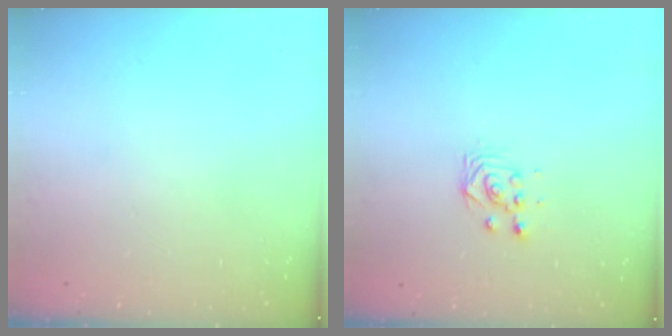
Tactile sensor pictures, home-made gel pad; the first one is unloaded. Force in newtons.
{"total": 2.9, "press": 2.9, "slide": 0.4}